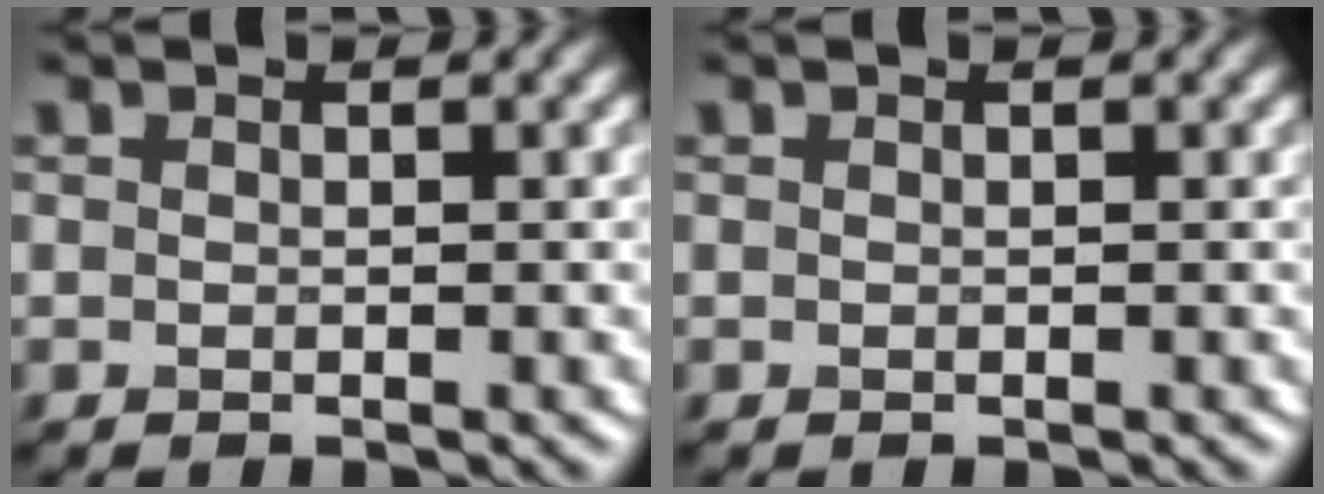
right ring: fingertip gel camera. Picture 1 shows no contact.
{"total": 0.0}